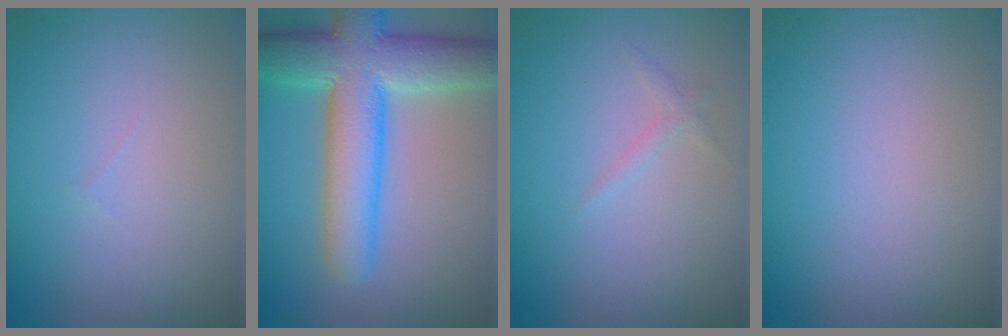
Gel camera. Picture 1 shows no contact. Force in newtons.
{"total": 9.3, "press": 9.3, "slide": 0.4}
{"total": 0.7, "press": 0.7, "slide": 0.1}
{"total": 0.0}